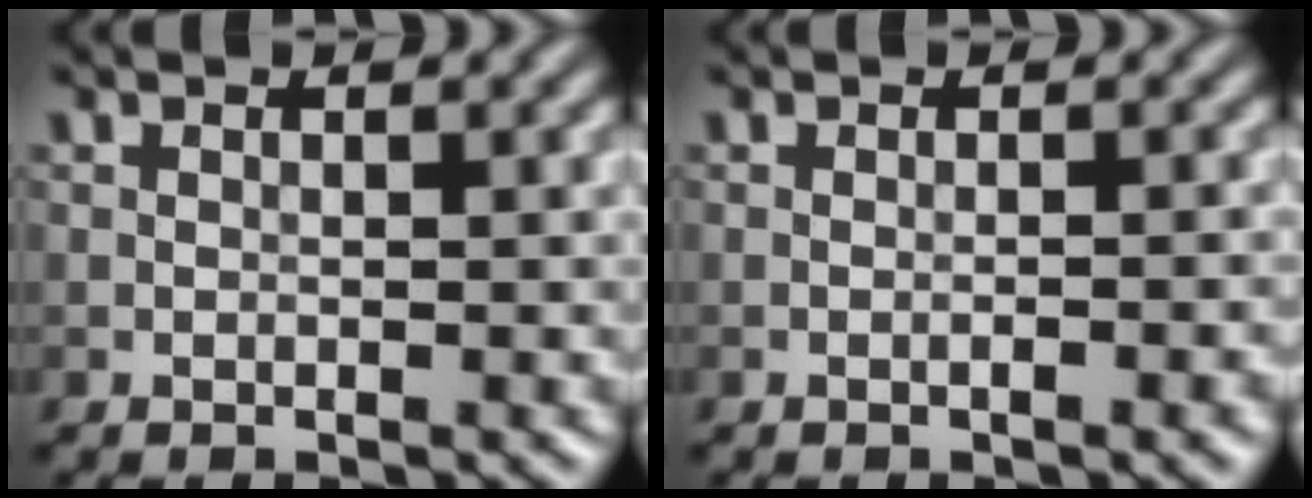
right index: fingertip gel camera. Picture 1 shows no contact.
{"total": 1.9, "force": [-0.5, 0.5, 1.8], "torque": [-0.017, 0.003, -0.012]}